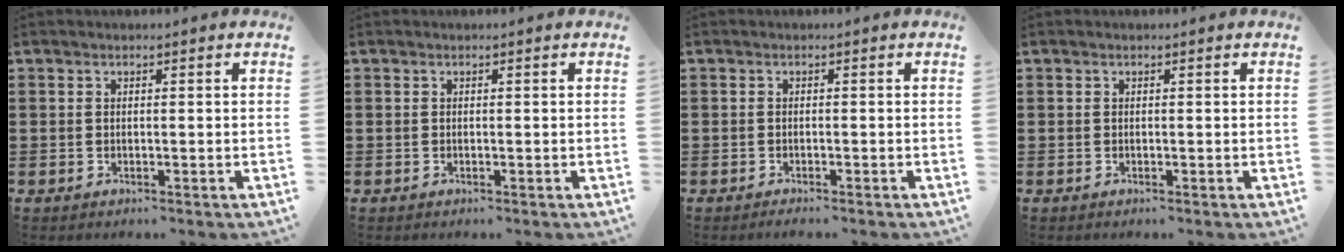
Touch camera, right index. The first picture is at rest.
{"total": 0.0}
{"total": 0.6, "force": [-0.6, 0.0, 0.0], "torque": [-0.002, -0.003, -0.011]}
{"total": 0.0}